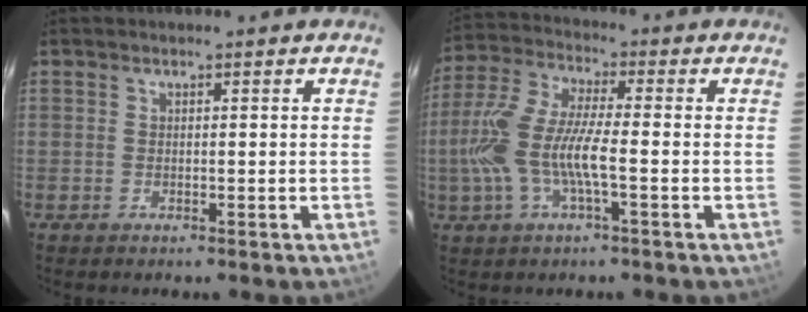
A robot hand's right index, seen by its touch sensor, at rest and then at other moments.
{"total": 12.3, "force": [-2.6, 2.7, 11.7], "torque": [-0.253, -0.001, -0.051]}